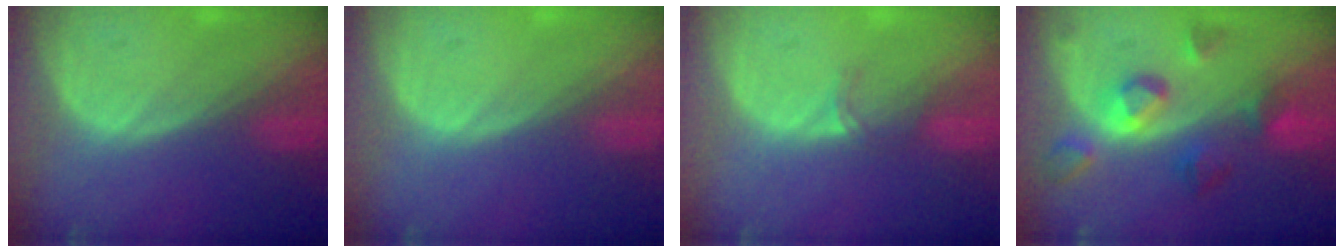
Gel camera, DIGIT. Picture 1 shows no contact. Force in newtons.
{"total": 0.0}
{"total": 1.9, "press": 1.5, "slide": 1.2}
{"total": 7.5, "press": 7.1, "slide": 2.6}